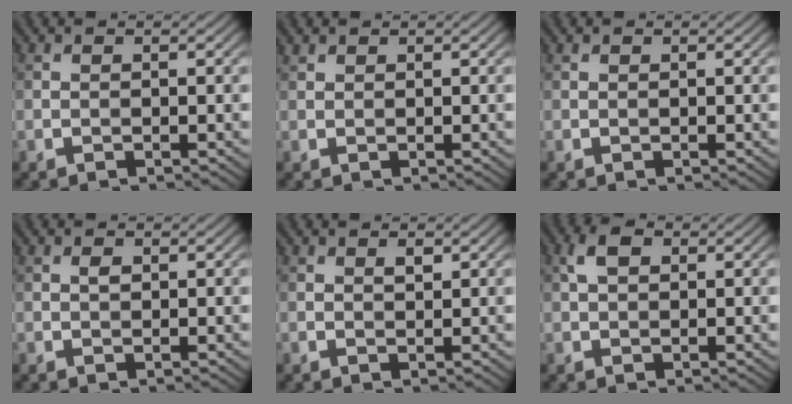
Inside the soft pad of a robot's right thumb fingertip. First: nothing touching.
{"total": 0.7, "force": [0.7, 0.2, 0.2], "torque": [-0.009, 0.003, 0.018]}
{"total": 0.0}
{"total": 0.8, "force": [0.3, 0.4, 0.6], "torque": [-0.011, 0.000, 0.005]}
{"total": 0.9, "force": [0.6, 0.4, 0.7], "torque": [-0.013, -0.004, 0.010]}
{"total": 2.7, "force": [0.9, 1.6, 2.0], "torque": [-0.044, 0.008, 0.014]}